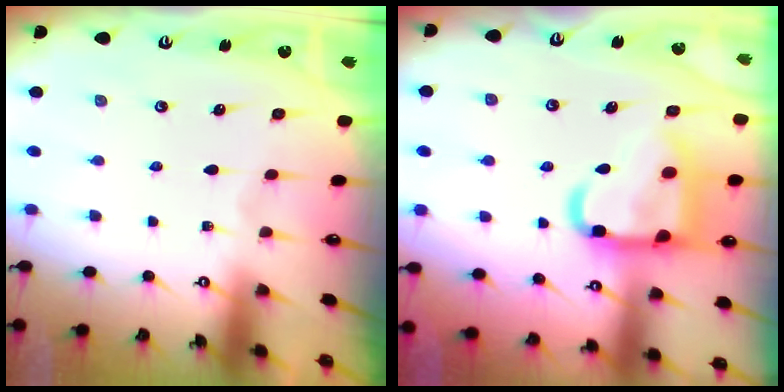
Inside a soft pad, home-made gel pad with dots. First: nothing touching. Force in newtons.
{"total": 19.0, "press": 18.9, "slide": 1.9}